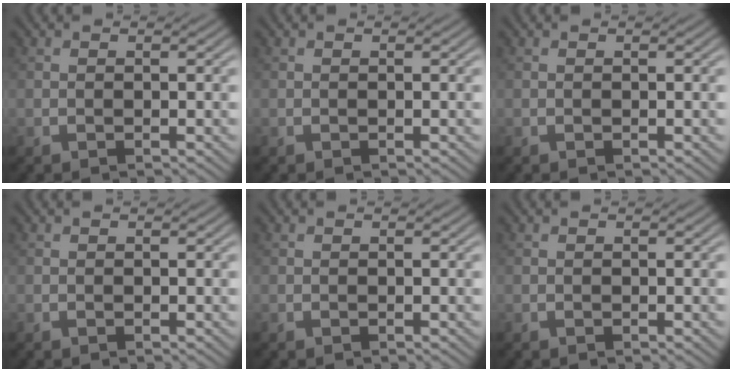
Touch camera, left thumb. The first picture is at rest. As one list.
[{"total": 0.0}, {"total": 0.0}, {"total": 0.0}, {"total": 0.0}, {"total": 0.0}]